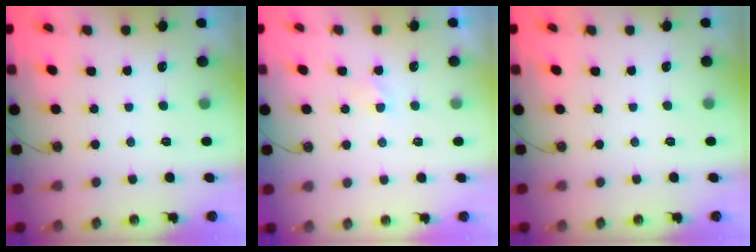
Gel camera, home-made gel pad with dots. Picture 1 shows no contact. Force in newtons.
{"total": 1.4, "press": 1.4, "slide": 0.3}
{"total": 0.0}